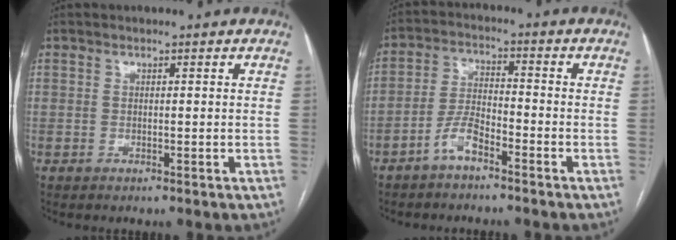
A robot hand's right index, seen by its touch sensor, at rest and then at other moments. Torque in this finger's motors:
{"motor_torque": [0.11, -0.33, 0.11, 0.07]}